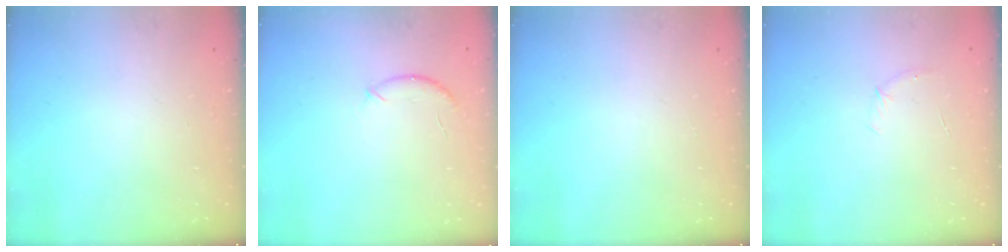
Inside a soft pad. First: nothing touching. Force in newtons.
{"total": 6.5, "press": 6.5, "slide": 1.0}
{"total": 0.0}
{"total": 3.8, "press": 3.6, "slide": 1.2}